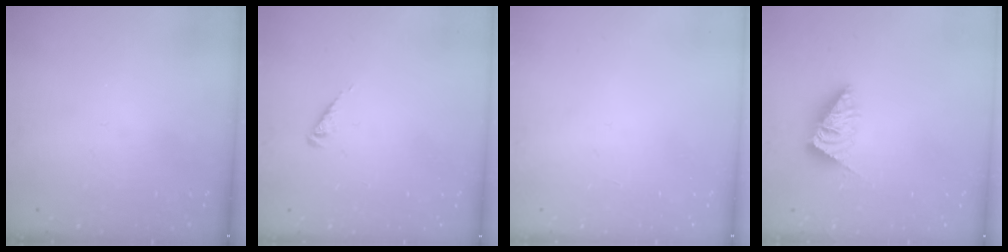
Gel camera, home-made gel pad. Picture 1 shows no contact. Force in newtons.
{"total": 2.1, "press": 2.0, "slide": 0.4}
{"total": 0.0}
{"total": 2.5, "press": 2.4, "slide": 0.6}